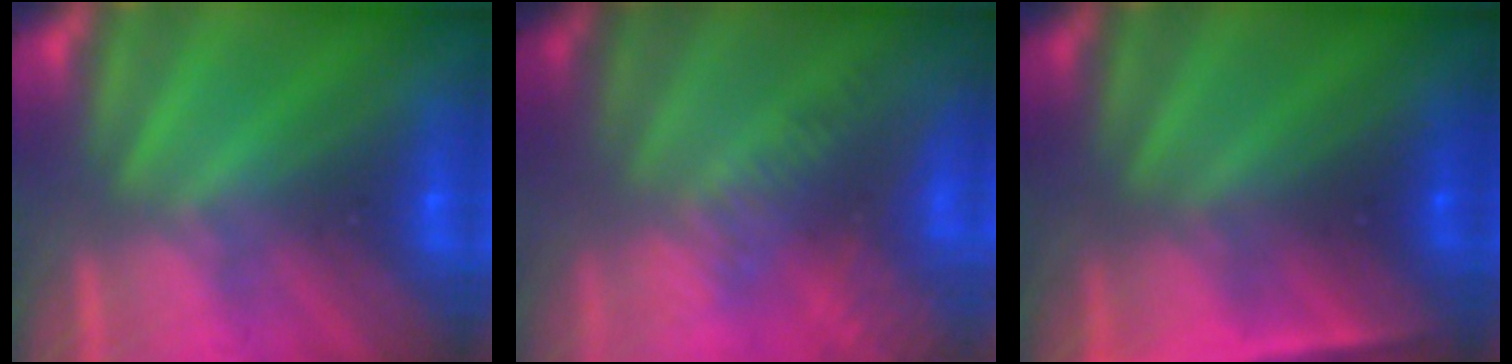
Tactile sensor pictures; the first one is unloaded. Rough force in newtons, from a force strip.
{"total": 13.7}
{"total": 4.8}